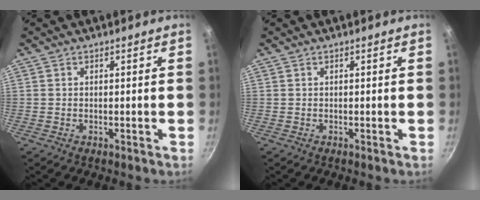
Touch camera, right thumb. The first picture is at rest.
{"total": 0.0}